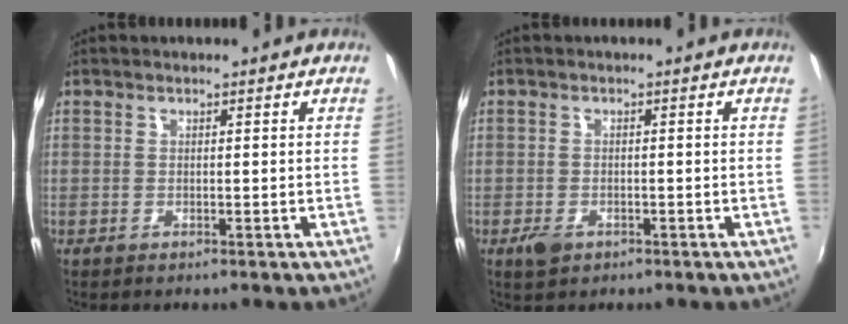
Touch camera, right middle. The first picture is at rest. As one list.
[{"total": 3.0, "force": [-1.6, 1.8, 1.7], "torque": [-0.036, -0.006, -0.029]}]